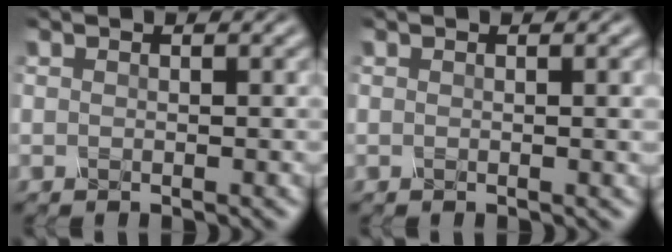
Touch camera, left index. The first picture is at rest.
{"total": 1.6, "force": [0.2, 0.5, 1.5], "torque": [-0.013, 0.003, -0.002]}